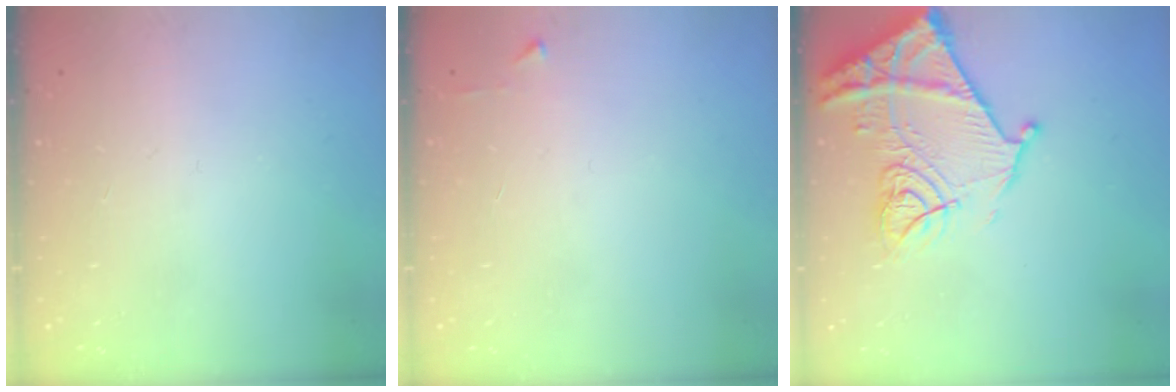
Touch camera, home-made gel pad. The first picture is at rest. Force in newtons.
{"total": 2.4, "press": 2.4, "slide": 0.3}
{"total": 15.3, "press": 15.3, "slide": 1.6}